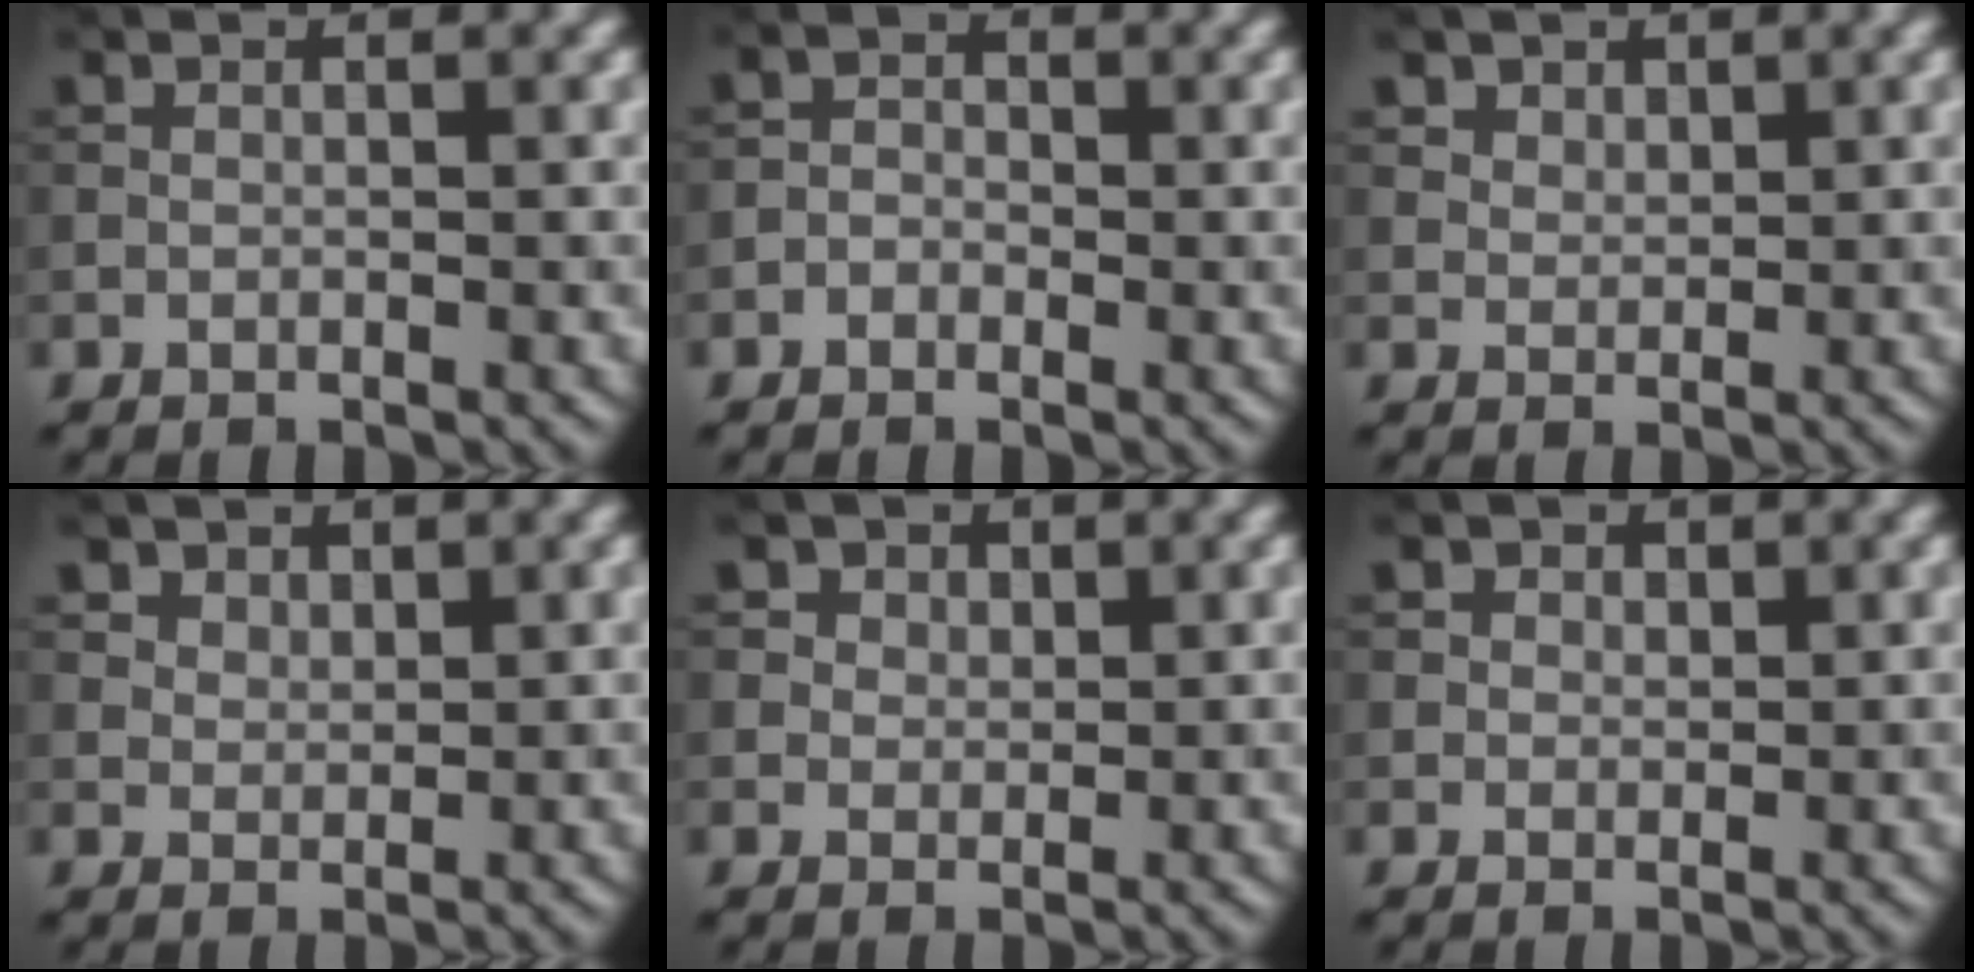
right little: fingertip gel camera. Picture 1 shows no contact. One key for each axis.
{"total": 1.3, "fx": -0.7, "fy": 1.0, "fz": 0.4, "tx": 0.003, "ty": 0.003, "tz": -0.023}
{"total": 3.0, "fx": 2.1, "fy": 1.9, "fz": 1.0, "tx": -0.034, "ty": -0.007, "tz": 0.045}
{"total": 3.5, "fx": 2.3, "fy": 2.2, "fz": 1.3, "tx": -0.041, "ty": -0.007, "tz": 0.049}
{"total": 4.5, "fx": 2.5, "fy": 3.2, "fz": 1.8, "tx": -0.043, "ty": 0.001, "tz": 0.032}
{"total": 1.8, "fx": 1.0, "fy": 1.4, "fz": 0.6, "tx": -0.011, "ty": -0.005, "tz": 0.014}